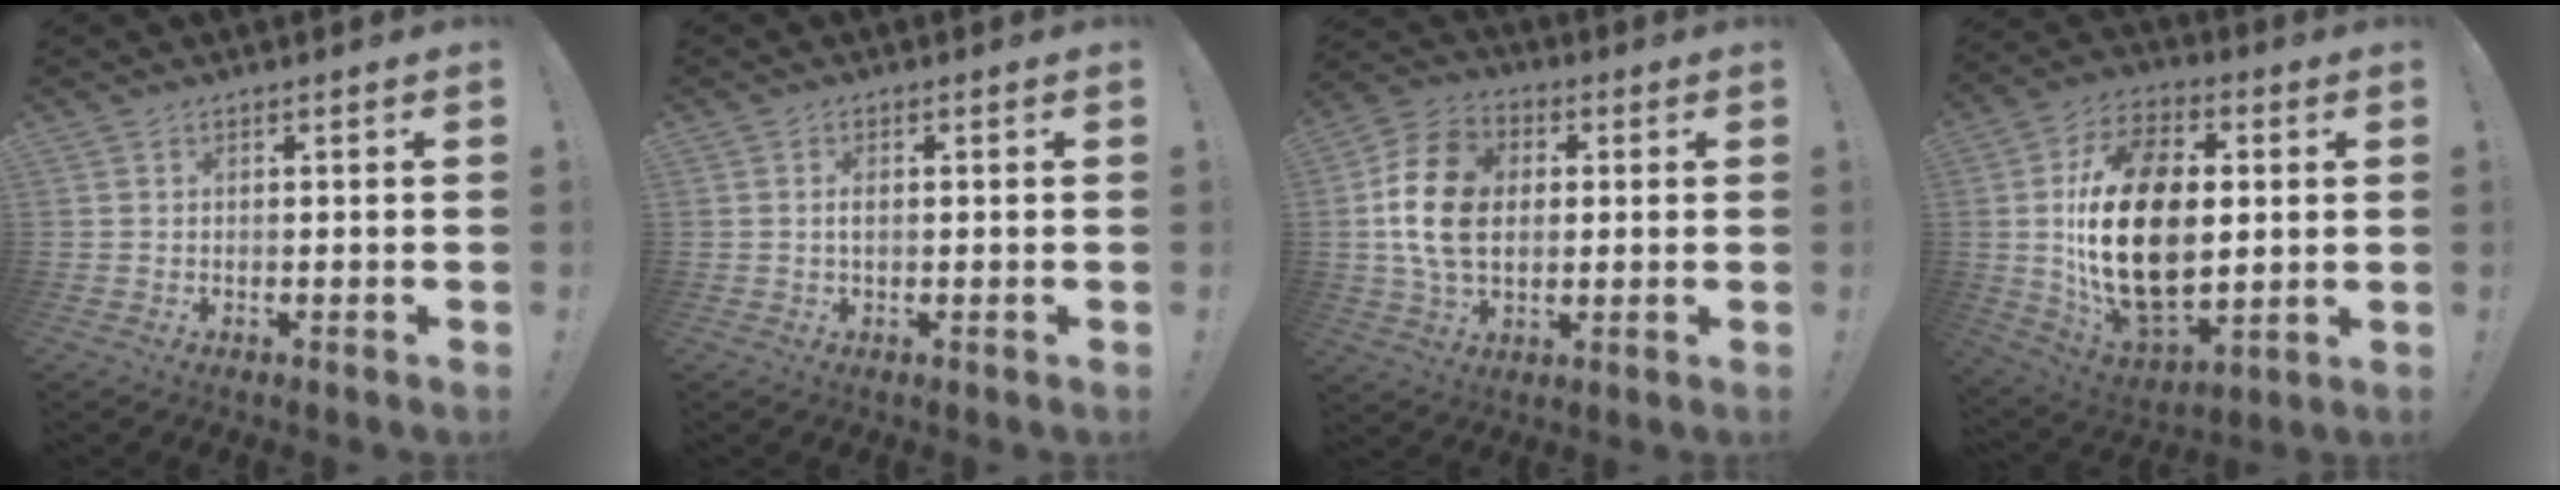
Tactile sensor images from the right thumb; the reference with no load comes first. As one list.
[{"total": 1.6, "force": [0.0, 0.7, 1.5], "torque": [-0.026, 0.001, -0.001]}, {"total": 17.5, "force": [1.1, 12.6, 12.1], "torque": [-0.213, 0.008, 0.017]}, {"total": 27.1, "force": [1.4, 16.6, 21.4], "torque": [-0.405, -0.008, 0.030]}]